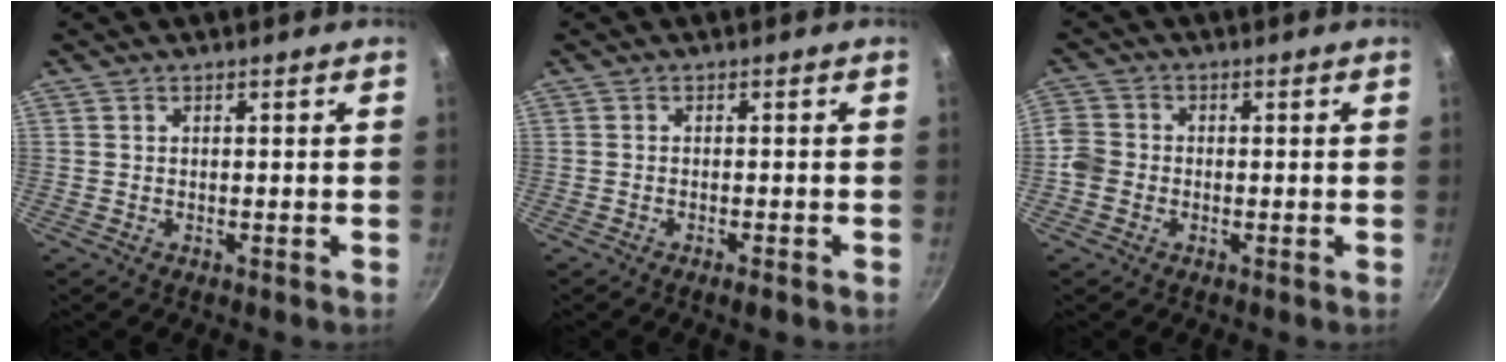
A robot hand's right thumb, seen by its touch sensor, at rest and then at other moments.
{"total": 1.5, "force": [-1.0, 0.2, 1.1], "torque": [-0.031, 0.005, -0.017]}
{"total": 4.0, "force": [-1.4, 3.5, 1.6], "torque": [-0.025, 0.016, -0.036]}